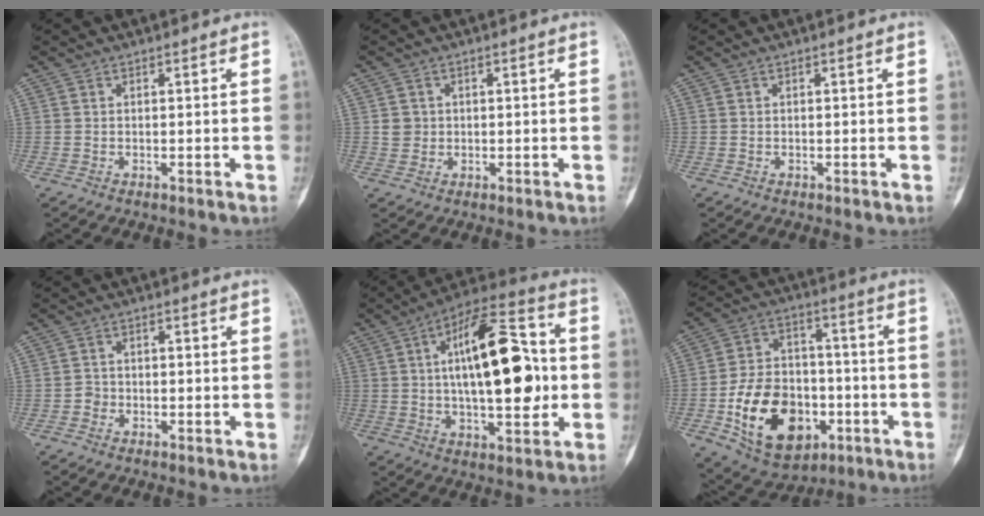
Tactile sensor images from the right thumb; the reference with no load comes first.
{"total": 2.4, "force": [0.3, 2.3, 0.6], "torque": [0.002, 0.003, 0.007]}
{"total": 0.0}
{"total": 2.0, "force": [-0.7, 1.8, 0.7], "torque": [0.003, 0.008, -0.018]}
{"total": 22.2, "force": [1.6, 9.5, 20.0], "torque": [-0.296, 0.018, 0.019]}
{"total": 20.2, "force": [-6.1, 13.9, 13.3], "torque": [-0.185, 0.033, -0.086]}